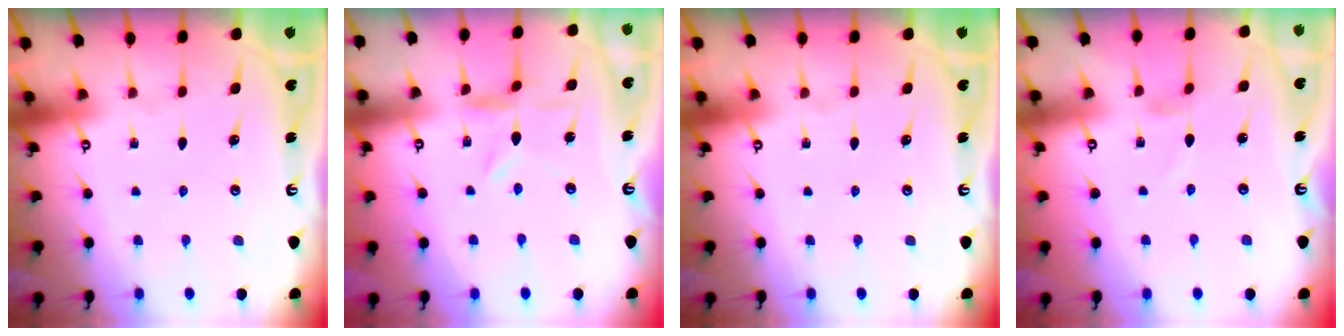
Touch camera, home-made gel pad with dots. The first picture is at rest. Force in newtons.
{"total": 1.4, "press": 1.4, "slide": 0.3}
{"total": 0.0}
{"total": 0.0}